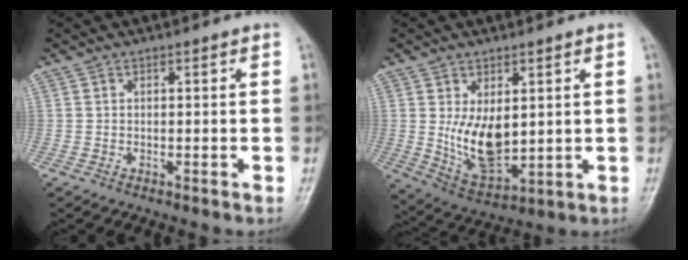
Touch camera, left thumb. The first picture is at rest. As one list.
[{"total": 10.1, "force": [1.3, 5.5, 8.4], "torque": [-0.131, -0.023, 0.045]}]